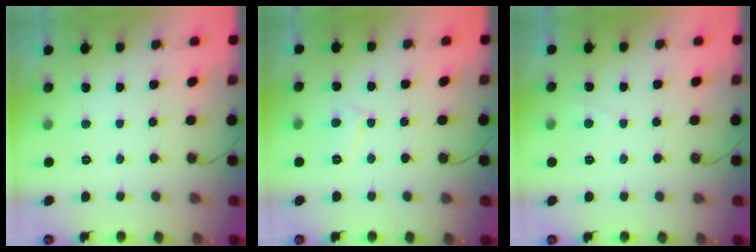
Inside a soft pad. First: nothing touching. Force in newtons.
{"total": 4.2, "press": 4.1, "slide": 0.4}
{"total": 2.3, "press": 2.3, "slide": 0.4}